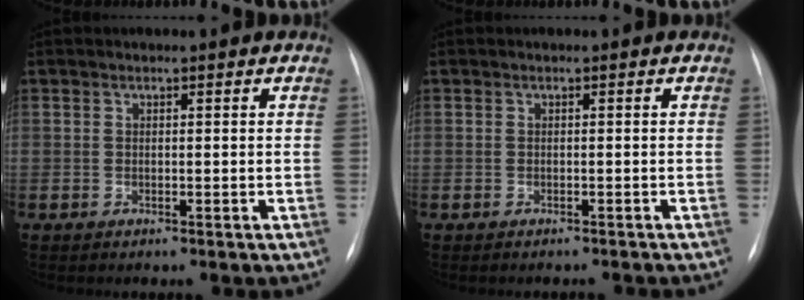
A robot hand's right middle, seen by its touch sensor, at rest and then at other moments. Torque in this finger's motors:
{"motor_torque": [-0.39, -0.44, -0.01, 0.00]}